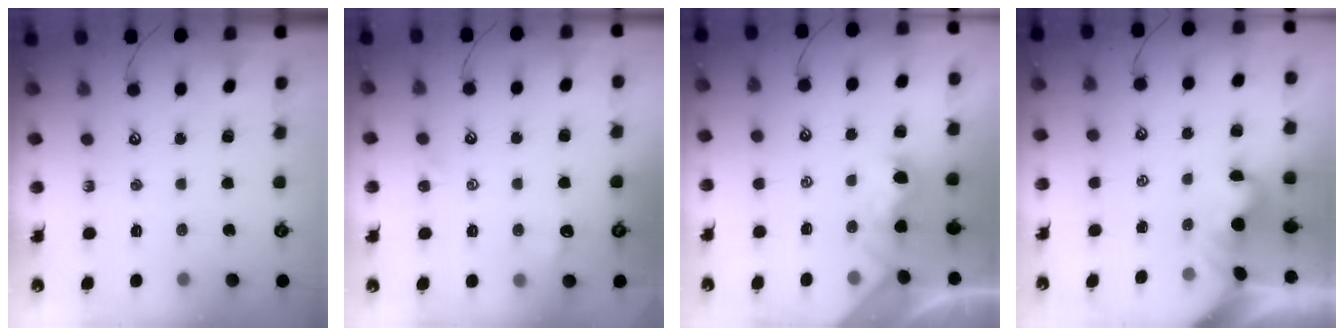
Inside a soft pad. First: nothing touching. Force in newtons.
{"total": 1.9, "press": 1.8, "slide": 0.5}
{"total": 0.9, "press": 0.5, "slide": 0.7}
{"total": 1.5, "press": 1.4, "slide": 0.5}